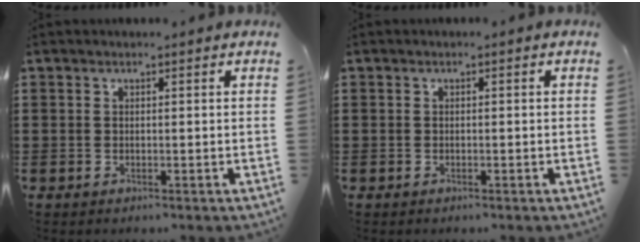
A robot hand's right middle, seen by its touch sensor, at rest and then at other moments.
{"total": 0.0}